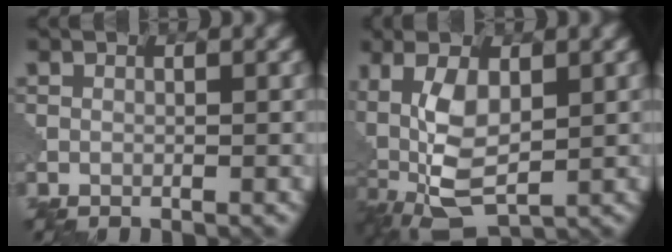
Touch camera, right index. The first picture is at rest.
{"total": 8.8, "force": [0.7, 4.2, 7.7], "torque": [-0.164, 0.004, 0.007]}